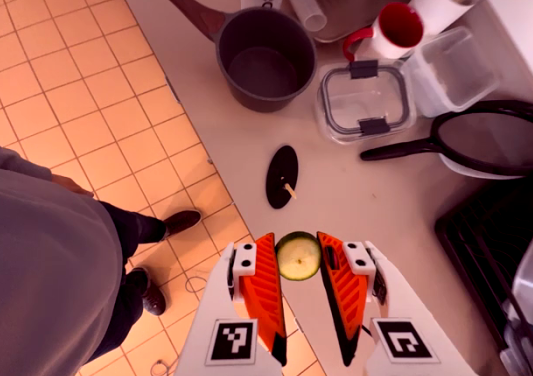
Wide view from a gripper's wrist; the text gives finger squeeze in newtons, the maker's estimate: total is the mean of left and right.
{"total": 9.1, "left": 8.9, "right": 9.4}